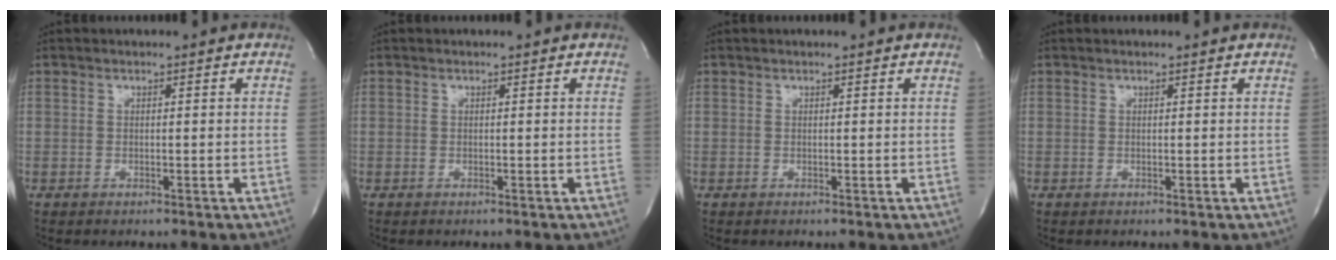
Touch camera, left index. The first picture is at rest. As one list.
[{"total": 0.0}, {"total": 0.0}, {"total": 0.0}]